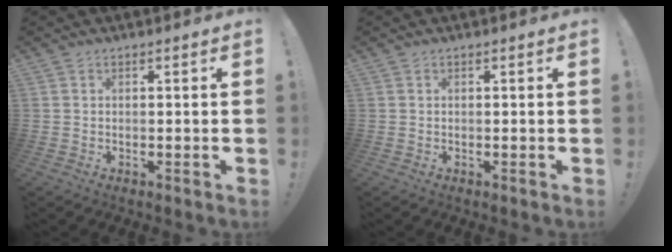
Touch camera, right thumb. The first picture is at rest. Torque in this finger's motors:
{"motor_torque": [0.00, 0.00, -0.01, -0.01, 0.00]}